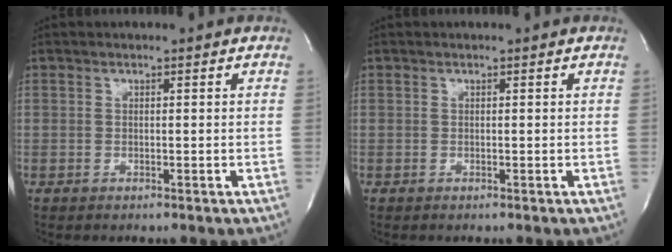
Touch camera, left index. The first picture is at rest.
{"total": 0.0}